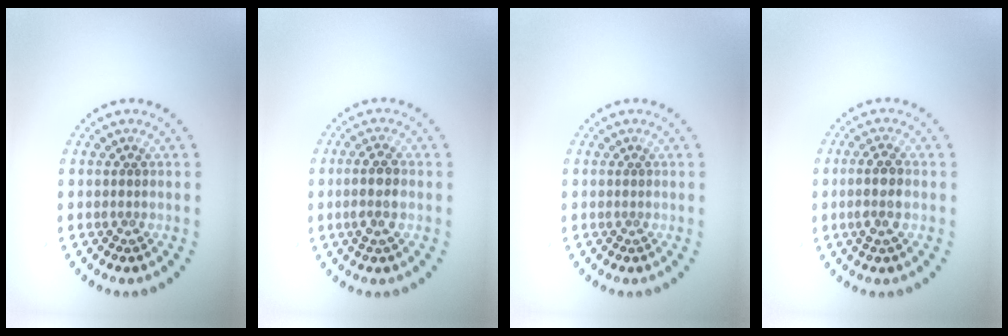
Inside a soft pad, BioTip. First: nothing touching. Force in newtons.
{"total": 2.2, "press": 2.1, "slide": 0.7}
{"total": 0.0}
{"total": 2.2, "press": 2.1, "slide": 0.7}